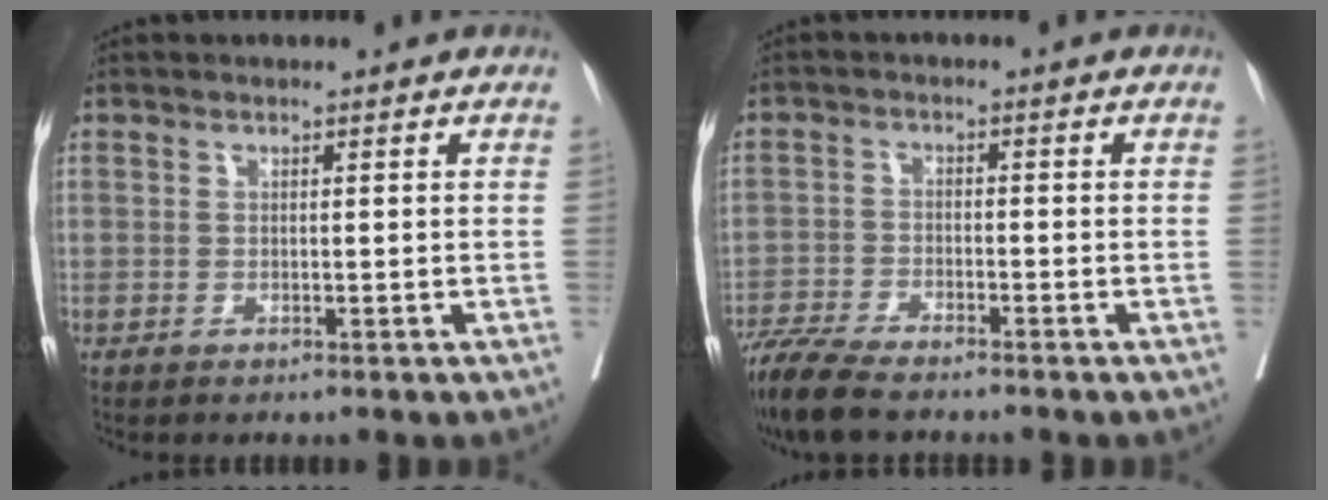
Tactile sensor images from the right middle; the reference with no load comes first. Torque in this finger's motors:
{"motor_torque": [0.72, -0.88, 0.10, 0.07]}